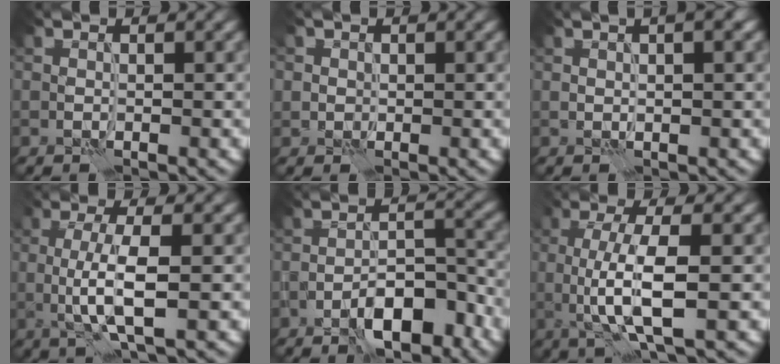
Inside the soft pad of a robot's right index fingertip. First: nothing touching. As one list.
[{"total": 1.2, "force": [0.3, 1.2, 0.1], "torque": [0.005, -0.001, 0.003]}, {"total": 3.1, "force": [1.3, 1.2, 2.5], "torque": [-0.026, 0.007, 0.012]}, {"total": 4.5, "force": [-0.5, 0.8, 4.4], "torque": [-0.086, 0.003, -0.014]}, {"total": 6.1, "force": [-4.1, 2.1, 4.0], "torque": [-0.054, 0.014, -0.064]}, {"total": 5.7, "force": [-0.3, 1.3, 5.6], "torque": [-0.108, -0.002, -0.006]}]